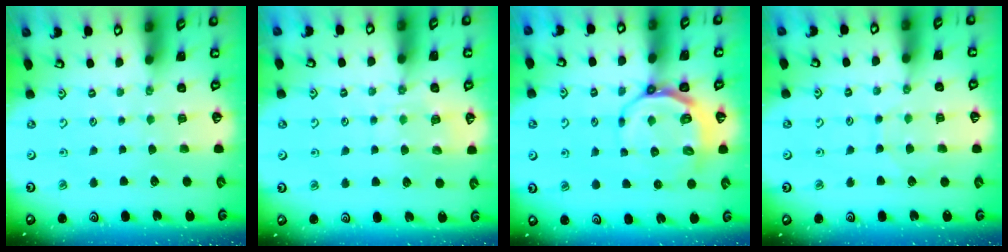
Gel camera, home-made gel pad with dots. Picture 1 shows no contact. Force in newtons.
{"total": 7.1, "press": 7.1, "slide": 0.8}
{"total": 9.2, "press": 8.5, "slide": 3.5}
{"total": 5.6, "press": 5.6, "slide": 0.5}